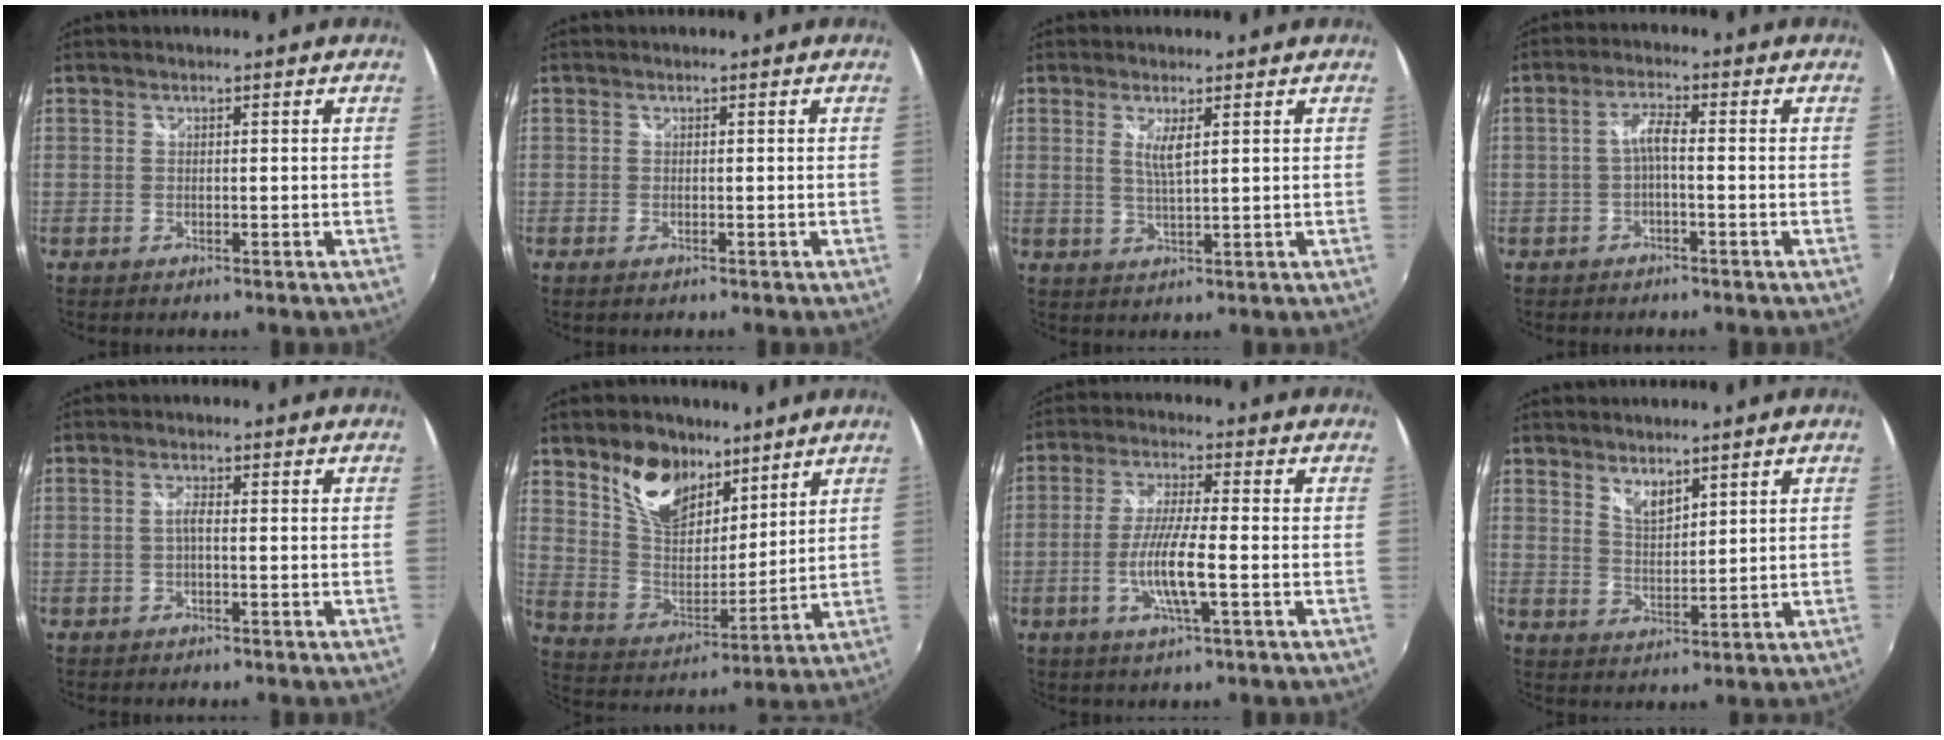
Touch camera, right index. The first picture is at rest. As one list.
[{"total": 0.7, "force": [-0.4, 0.4, 0.4], "torque": [-0.008, -0.005, -0.009]}, {"total": 3.2, "force": [1.3, 0.2, 2.9], "torque": [-0.055, -0.007, 0.022]}, {"total": 3.0, "force": [-0.8, 0.4, 2.8], "torque": [-0.059, 0.008, -0.017]}, {"total": 1.4, "force": [-0.3, 0.3, 1.3], "torque": [-0.027, 0.003, -0.009]}, {"total": 13.6, "force": [9.1, 7.6, 6.8], "torque": [-0.134, 0.004, 0.172]}, {"total": 8.4, "force": [-2.4, 0.7, 8.0], "torque": [-0.158, -0.008, -0.047]}, {"total": 4.0, "force": [3.2, 1.4, 1.9], "torque": [-0.030, -0.003, 0.058]}]